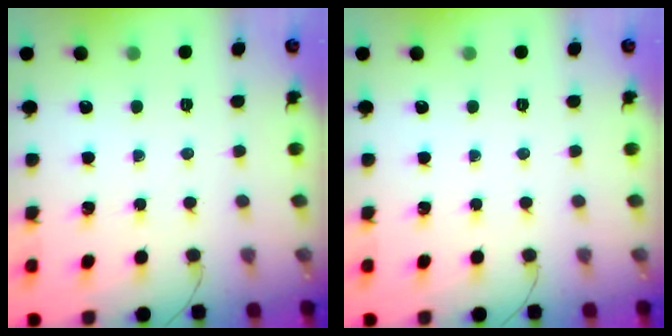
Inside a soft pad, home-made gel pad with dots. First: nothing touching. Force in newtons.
{"total": 0.0}